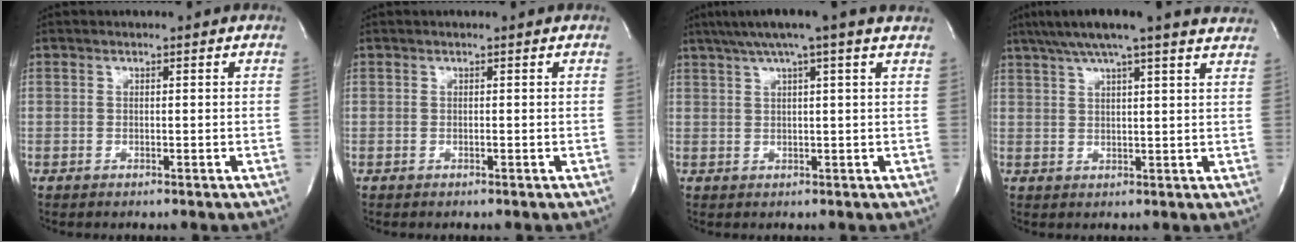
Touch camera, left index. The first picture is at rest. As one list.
[{"total": 0.0}, {"total": 9.5, "force": [7.2, -0.9, 6.1], "torque": [-0.103, 0.033, 0.089]}, {"total": 17.4, "force": [14.9, 0.4, 8.9], "torque": [-0.151, 0.028, 0.188]}]